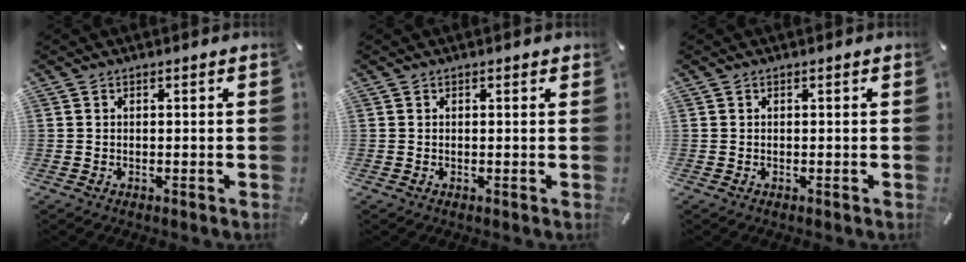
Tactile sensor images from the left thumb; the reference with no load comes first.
{"total": 0.0}
{"total": 0.0}